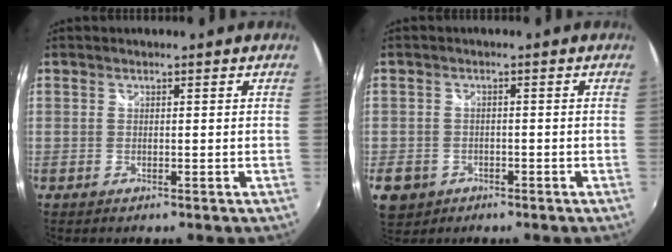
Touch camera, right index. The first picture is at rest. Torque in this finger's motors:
{"motor_torque": [-0.31, 0.10, -0.73, -0.21]}